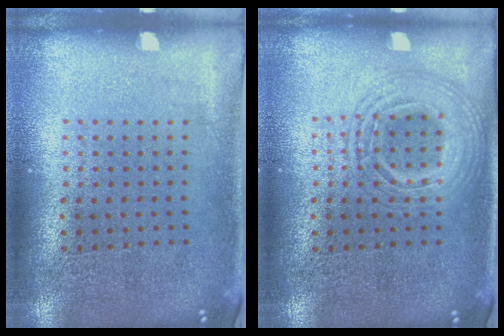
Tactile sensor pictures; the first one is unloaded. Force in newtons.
{"total": 2.9, "press": 2.9, "slide": 0.3}